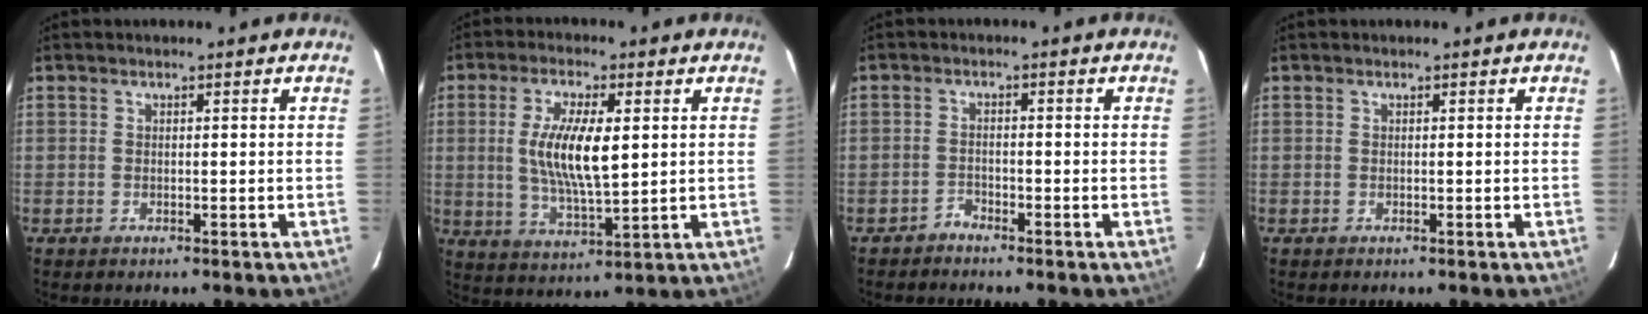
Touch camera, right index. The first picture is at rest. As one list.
[{"total": 11.0, "force": [1.6, 3.4, 10.3], "torque": [-0.199, -0.004, 0.034]}, {"total": 1.7, "force": [-1.6, 0.4, 0.0], "torque": [0.001, 0.004, -0.031]}, {"total": 0.0}]